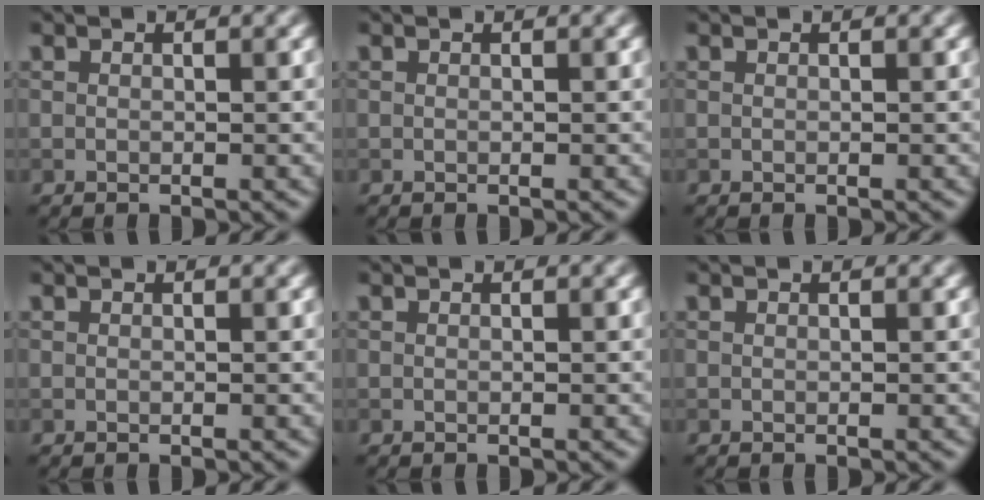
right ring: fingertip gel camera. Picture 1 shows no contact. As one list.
[{"total": 0.0}, {"total": 0.0}, {"total": 0.0}, {"total": 0.0}, {"total": 0.0}]